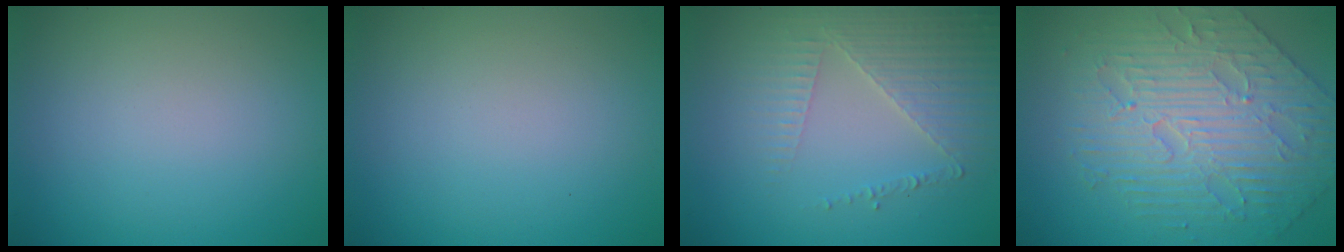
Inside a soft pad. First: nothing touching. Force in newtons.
{"total": 0.0}
{"total": 3.5, "press": 3.2, "slide": 1.4}
{"total": 5.8, "press": 5.1, "slide": 2.7}